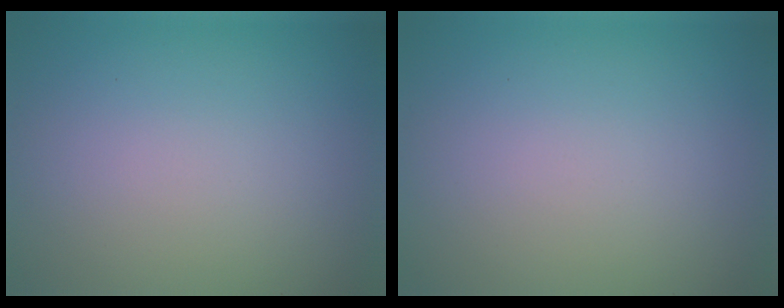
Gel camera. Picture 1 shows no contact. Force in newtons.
{"total": 0.0}